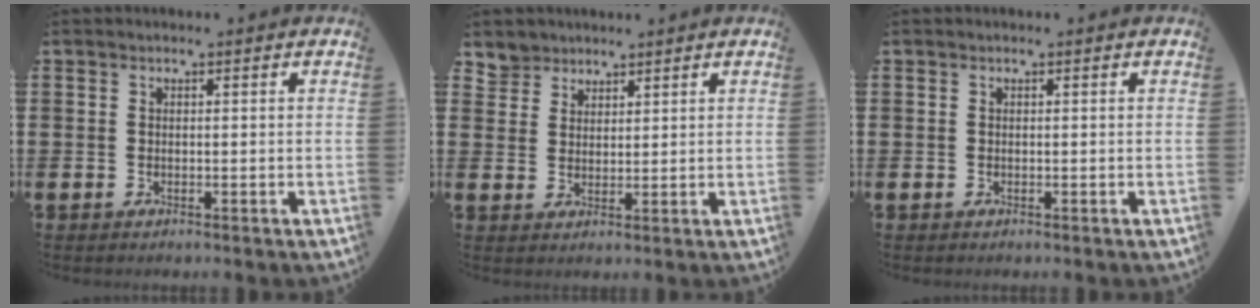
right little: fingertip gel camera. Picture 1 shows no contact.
{"total": 3.4, "force": [3.0, 1.6, -0.4], "torque": [0.000, -0.004, 0.058]}
{"total": 0.0}